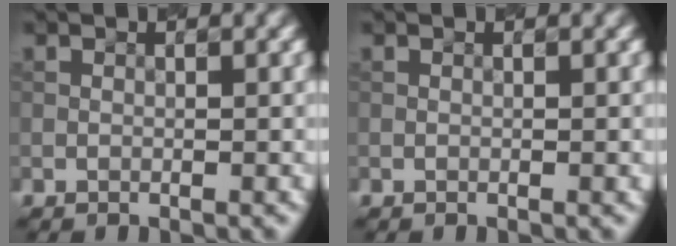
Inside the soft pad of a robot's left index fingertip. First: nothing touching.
{"total": 0.0}